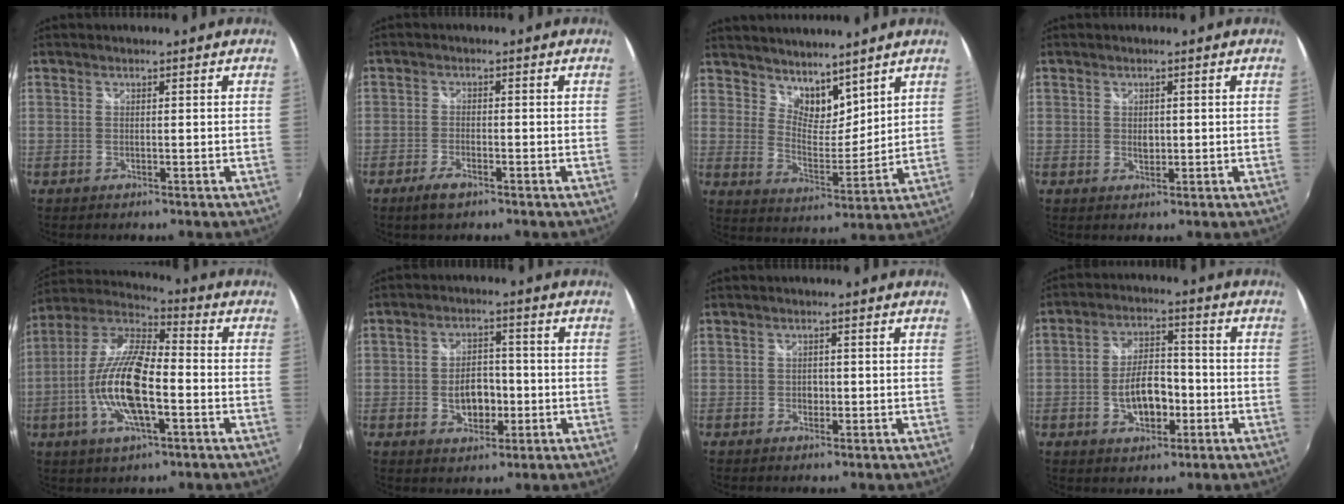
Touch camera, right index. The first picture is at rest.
{"total": 3.6, "force": [-2.6, 1.3, 2.2], "torque": [-0.057, -0.005, -0.050]}
{"total": 8.3, "force": [7.0, 3.7, 2.7], "torque": [-0.034, 0.000, 0.128]}
{"total": 1.6, "force": [0.1, 1.4, 0.9], "torque": [-0.013, 0.000, 0.001]}
{"total": 16.3, "force": [-4.2, 5.4, 14.8], "torque": [-0.299, -0.003, -0.086]}
{"total": 7.1, "force": [-1.5, 4.8, 5.0], "torque": [-0.090, 0.010, -0.016]}
{"total": 1.4, "force": [-0.3, 1.3, 0.4], "torque": [-0.006, 0.000, -0.004]}
{"total": 8.8, "force": [-2.6, 4.8, 6.9], "torque": [-0.127, 0.014, -0.034]}